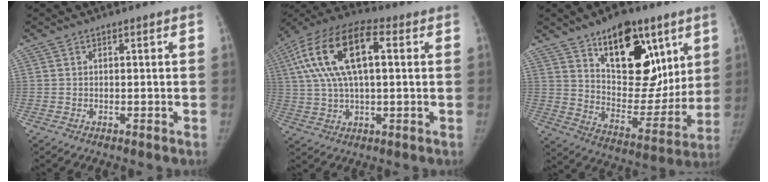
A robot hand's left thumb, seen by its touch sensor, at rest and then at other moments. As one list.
[{"total": 18.5, "force": [4.6, 8.4, 15.8], "torque": [-0.306, 0.030, 0.074]}, {"total": 22.4, "force": [11.4, 12.3, 14.9], "torque": [-0.158, -0.056, 0.182]}]